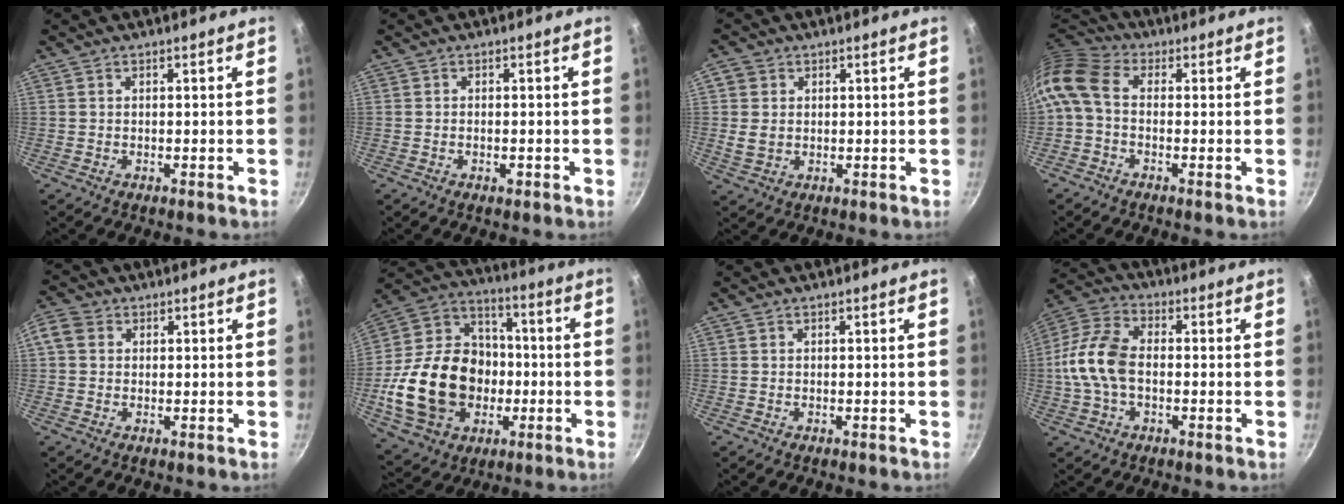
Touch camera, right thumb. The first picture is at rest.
{"total": 1.1, "force": [-0.4, 0.5, 0.9], "torque": [-0.014, 0.002, -0.009]}
{"total": 4.8, "force": [0.5, 4.1, 2.4], "torque": [-0.031, -0.005, 0.008]}
{"total": 9.8, "force": [-0.3, 6.5, 7.3], "torque": [-0.157, 0.031, -0.024]}
{"total": 4.4, "force": [1.0, 3.6, 2.2], "torque": [-0.040, 0.006, 0.005]}
{"total": 25.3, "force": [-4.6, 19.4, 15.6], "torque": [-0.249, 0.044, -0.069]}
{"total": 0.0}
{"total": 12.1, "force": [-1.0, 7.6, 9.3], "torque": [-0.179, 0.033, -0.036]}